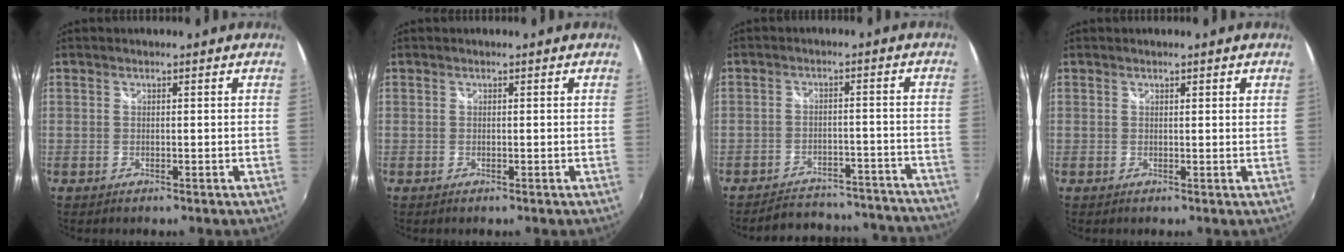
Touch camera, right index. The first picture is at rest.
{"total": 0.0}
{"total": 19.0, "force": [-17.7, 5.4, 4.6], "torque": [-0.093, 0.036, -0.207]}
{"total": 1.3, "force": [1.0, 0.2, 0.8], "torque": [-0.013, 0.004, 0.012]}